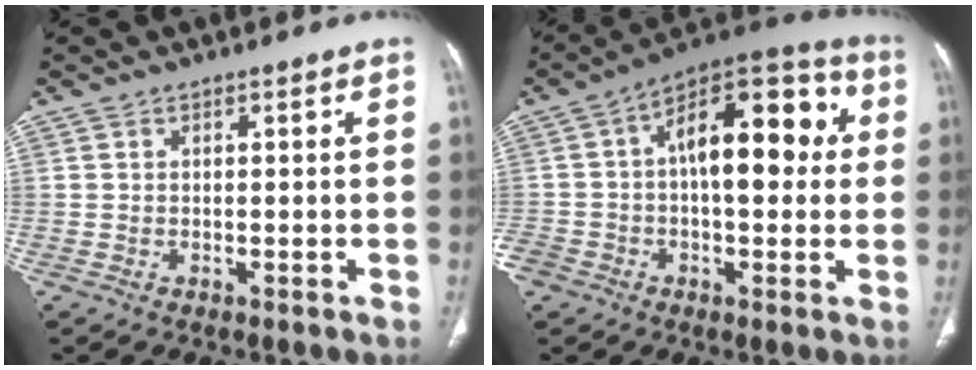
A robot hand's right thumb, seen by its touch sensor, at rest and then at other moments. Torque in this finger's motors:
{"motor_torque": [0.40, 1.98, 2.02, 0.75, 0.57]}